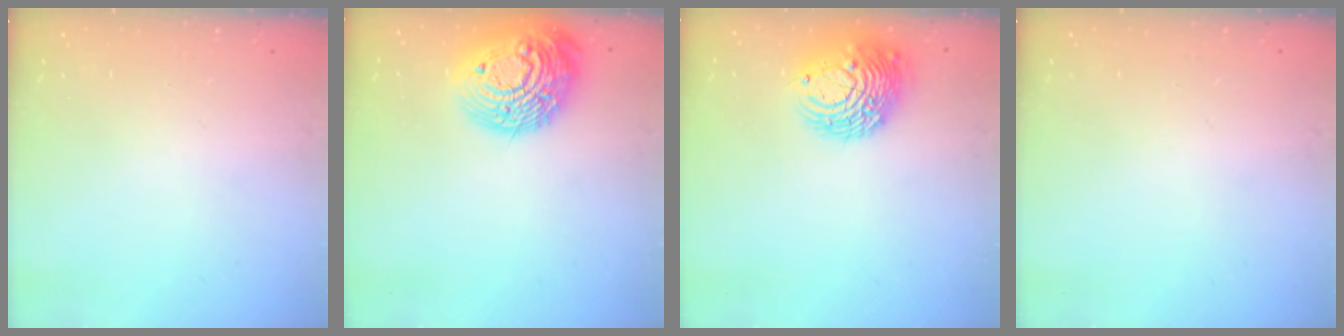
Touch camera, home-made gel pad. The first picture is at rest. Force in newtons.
{"total": 21.7, "press": 21.6, "slide": 1.8}
{"total": 11.0, "press": 10.9, "slide": 1.6}
{"total": 0.0}